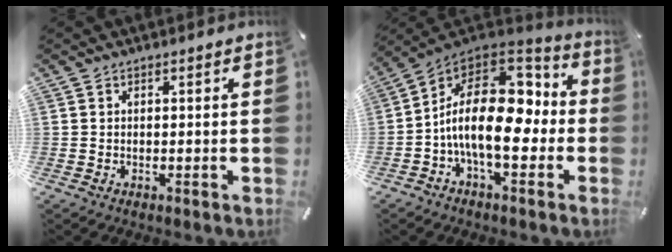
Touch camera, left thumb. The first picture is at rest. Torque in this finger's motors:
{"motor_torque": [0.15, 2.45, 1.20, 0.24, 0.34]}